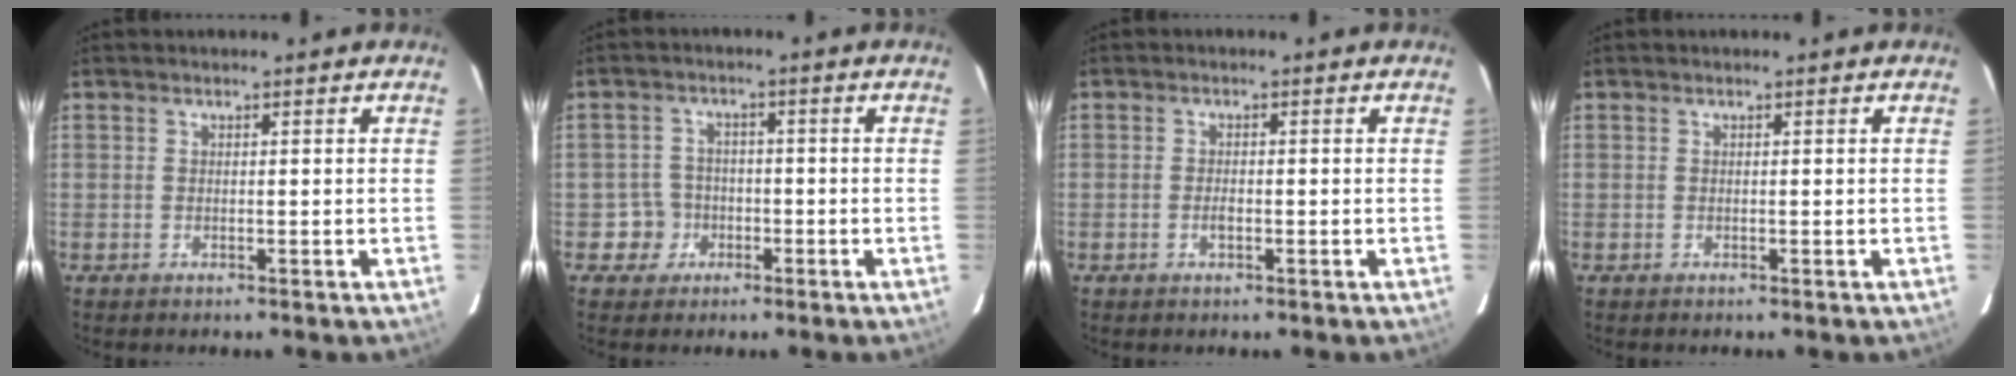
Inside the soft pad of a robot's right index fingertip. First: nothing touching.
{"total": 4.5, "force": [-1.7, 4.1, -0.2], "torque": [0.005, 0.022, -0.028]}
{"total": 1.6, "force": [-0.6, 0.8, 1.3], "torque": [-0.026, 0.001, -0.011]}
{"total": 0.0}